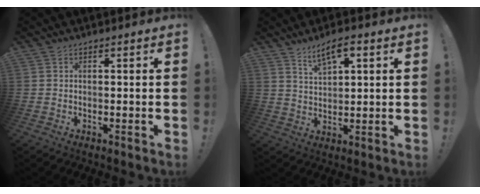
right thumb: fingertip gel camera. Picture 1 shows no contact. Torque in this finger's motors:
{"motor_torque": [-0.01, 0.03, 0.24, 0.38, 0.01]}